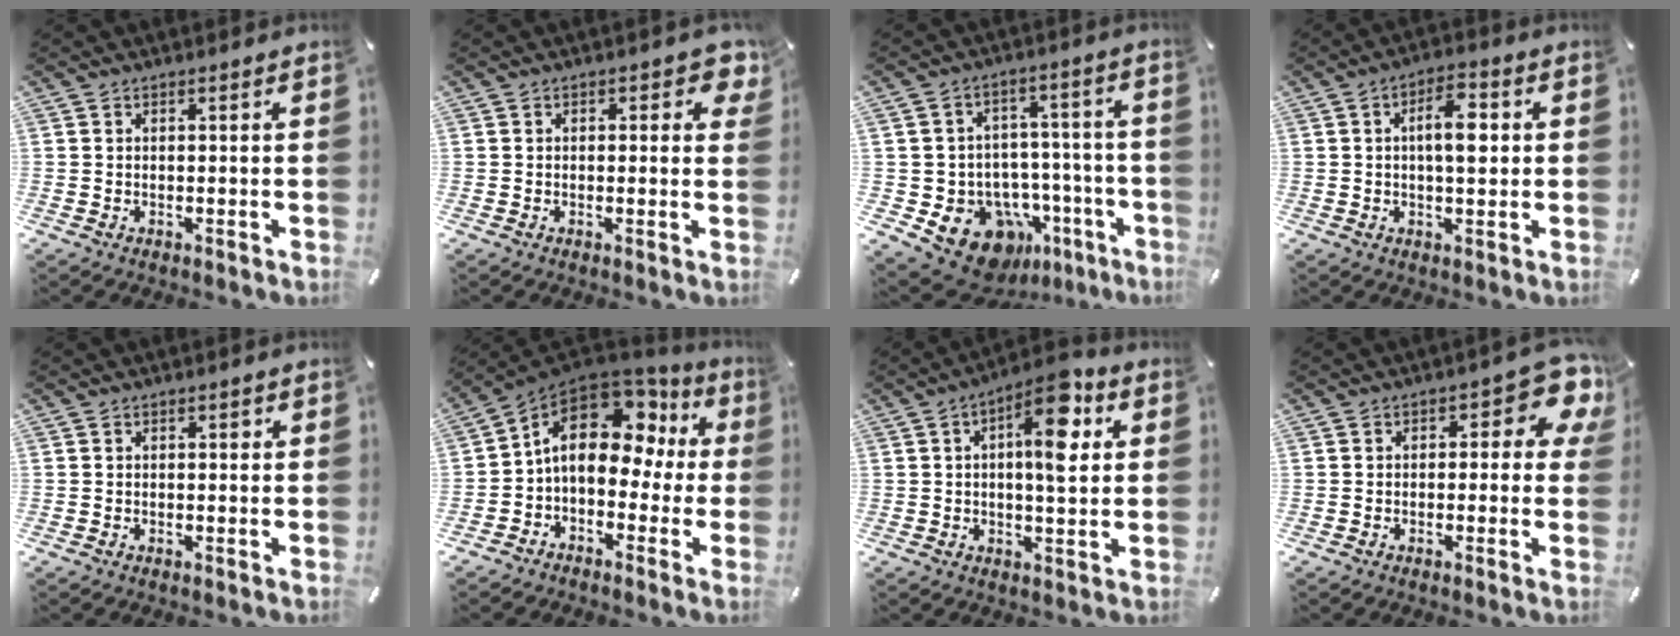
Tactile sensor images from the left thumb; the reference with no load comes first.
{"total": 3.4, "force": [0.9, 1.7, 2.8], "torque": [-0.026, -0.004, 0.008]}
{"total": 14.0, "force": [-7.4, 10.4, 5.9], "torque": [-0.073, 0.038, -0.109]}
{"total": 8.6, "force": [1.0, 3.8, 7.6], "torque": [-0.120, -0.001, 0.009]}
{"total": 0.8, "force": [0.1, 0.6, 0.6], "torque": [-0.005, 0.001, -0.001]}
{"total": 15.2, "force": [4.5, 10.1, 10.5], "torque": [-0.167, -0.020, 0.073]}
{"total": 12.5, "force": [4.1, 4.5, 11.0], "torque": [-0.160, -0.015, 0.062]}
{"total": 7.7, "force": [2.3, 3.8, 6.2], "torque": [-0.073, -0.016, 0.033]}